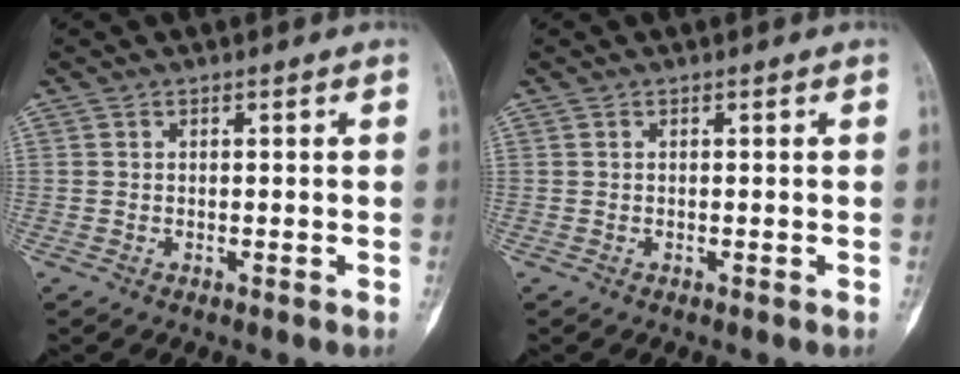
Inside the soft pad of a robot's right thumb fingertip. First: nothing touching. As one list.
[{"total": 0.0}]